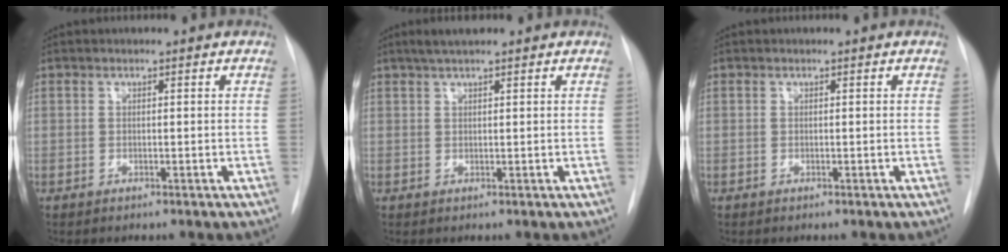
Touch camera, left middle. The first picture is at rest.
{"total": 2.9, "force": [2.2, 0.3, 1.8], "torque": [-0.036, 0.012, 0.039]}
{"total": 0.0}